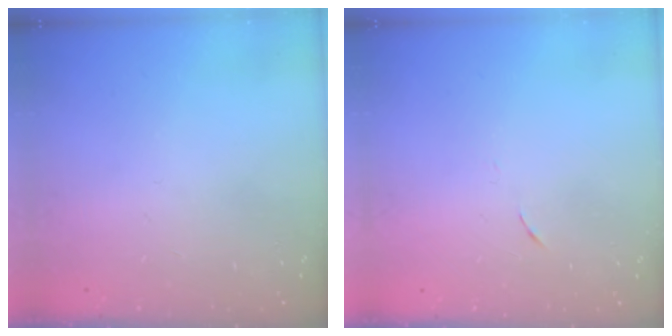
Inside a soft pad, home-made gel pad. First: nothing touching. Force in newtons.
{"total": 4.0, "press": 3.6, "slide": 1.7}